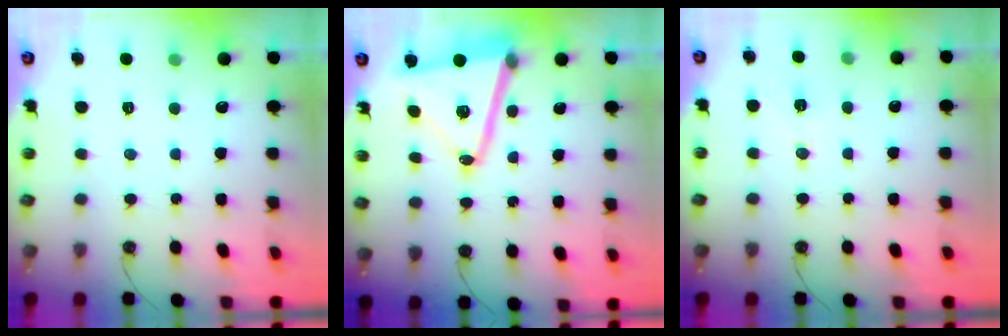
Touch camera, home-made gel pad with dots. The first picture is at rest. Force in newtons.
{"total": 16.9, "press": 16.7, "slide": 2.4}
{"total": 6.8, "press": 5.7, "slide": 3.7}